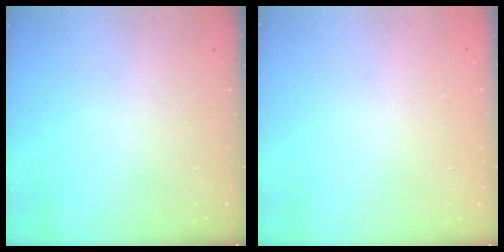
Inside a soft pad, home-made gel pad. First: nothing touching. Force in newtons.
{"total": 0.0}